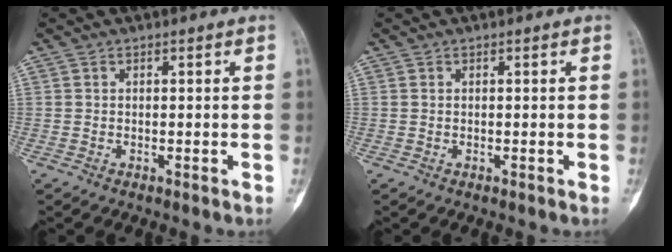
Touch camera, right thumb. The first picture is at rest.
{"total": 0.0}